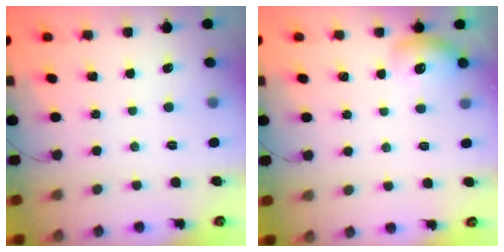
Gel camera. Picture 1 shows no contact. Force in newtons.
{"total": 9.9, "press": 8.4, "slide": 5.2}